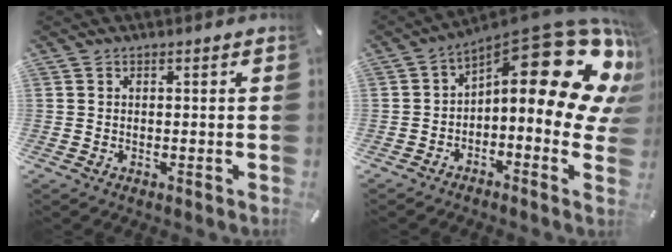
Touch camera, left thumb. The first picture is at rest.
{"total": 20.2, "force": [9.9, 7.4, 16.0], "torque": [-0.200, -0.098, 0.162]}